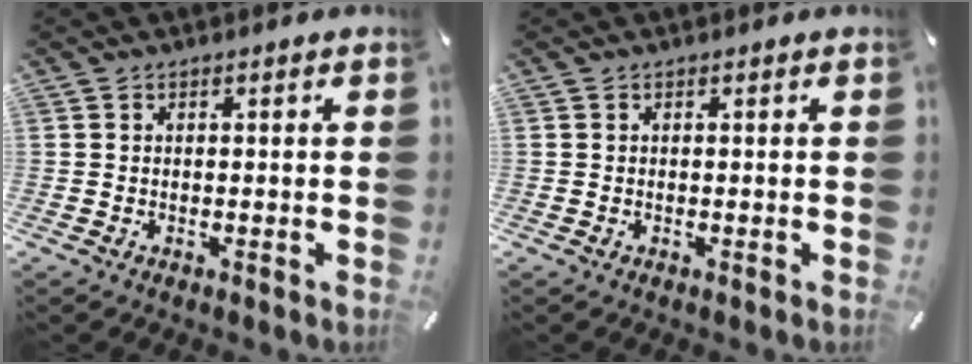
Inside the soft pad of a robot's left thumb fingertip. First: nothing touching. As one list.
[{"total": 0.0}]